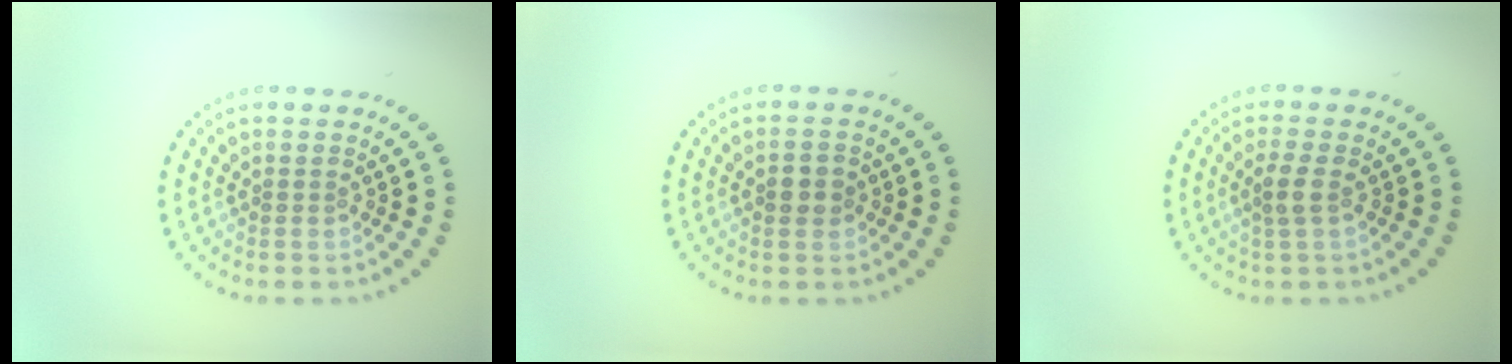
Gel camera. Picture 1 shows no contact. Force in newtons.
{"total": 1.9, "press": 1.9, "slide": 0.2}
{"total": 1.6, "press": 1.4, "slide": 0.7}